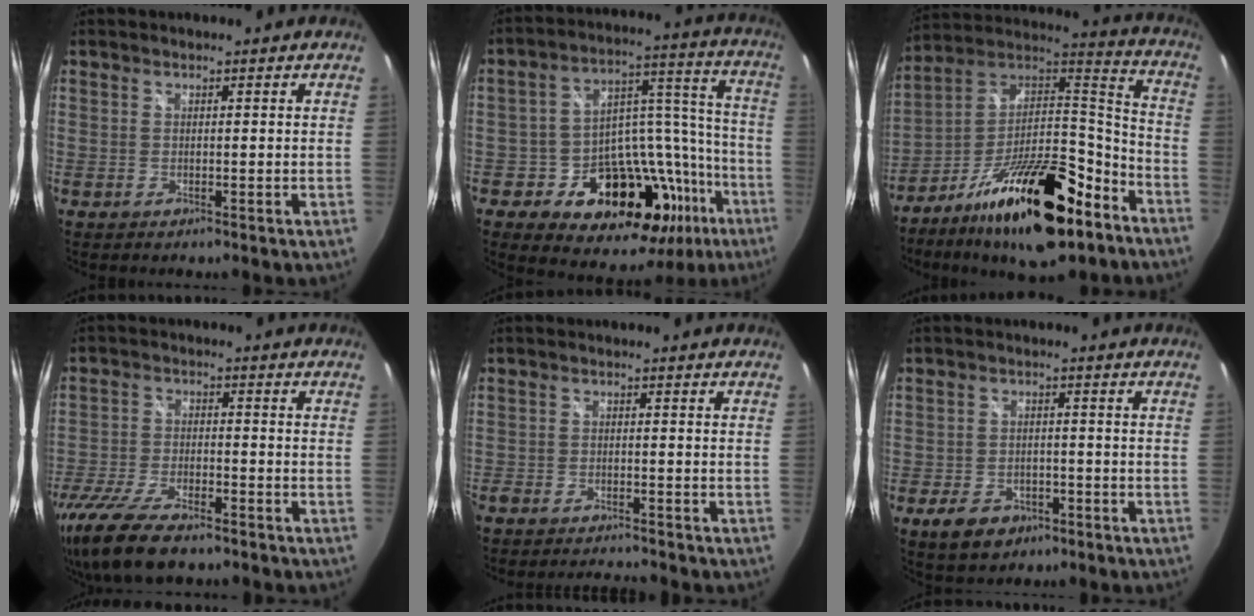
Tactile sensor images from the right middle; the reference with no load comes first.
{"total": 24.6, "force": [-13.1, 16.0, 13.3], "torque": [-0.210, 0.056, -0.169]}
{"total": 26.0, "force": [-14.8, 10.3, 18.8], "torque": [-0.319, 0.010, -0.238]}
{"total": 15.6, "force": [-11.9, 4.9, 8.9], "torque": [-0.201, -0.044, -0.216]}
{"total": 5.9, "force": [-5.7, 0.8, 1.5], "torque": [-0.048, -0.005, -0.092]}
{"total": 7.1, "force": [-4.2, 4.6, 3.4], "torque": [-0.089, -0.001, -0.060]}